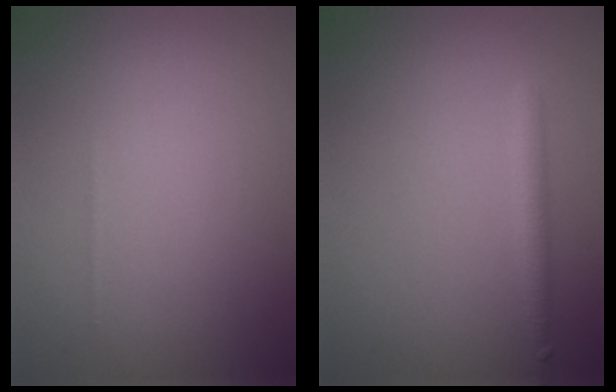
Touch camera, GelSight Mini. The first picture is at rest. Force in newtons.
{"total": 1.8, "press": 1.8, "slide": 0.1}